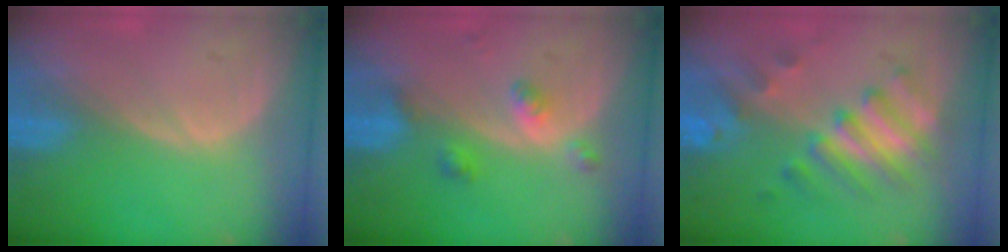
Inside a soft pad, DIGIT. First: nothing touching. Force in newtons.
{"total": 3.5, "press": 3.5, "slide": 0.4}
{"total": 7.4, "press": 7.3, "slide": 1.1}